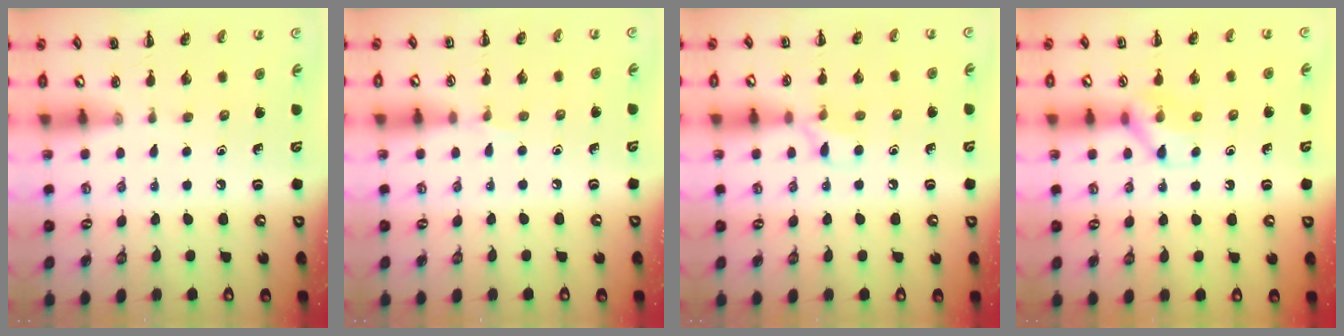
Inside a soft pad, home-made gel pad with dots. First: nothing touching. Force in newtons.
{"total": 3.0, "press": 2.8, "slide": 0.9}
{"total": 5.8, "press": 5.7, "slide": 1.3}
{"total": 8.4, "press": 8.4, "slide": 0.3}